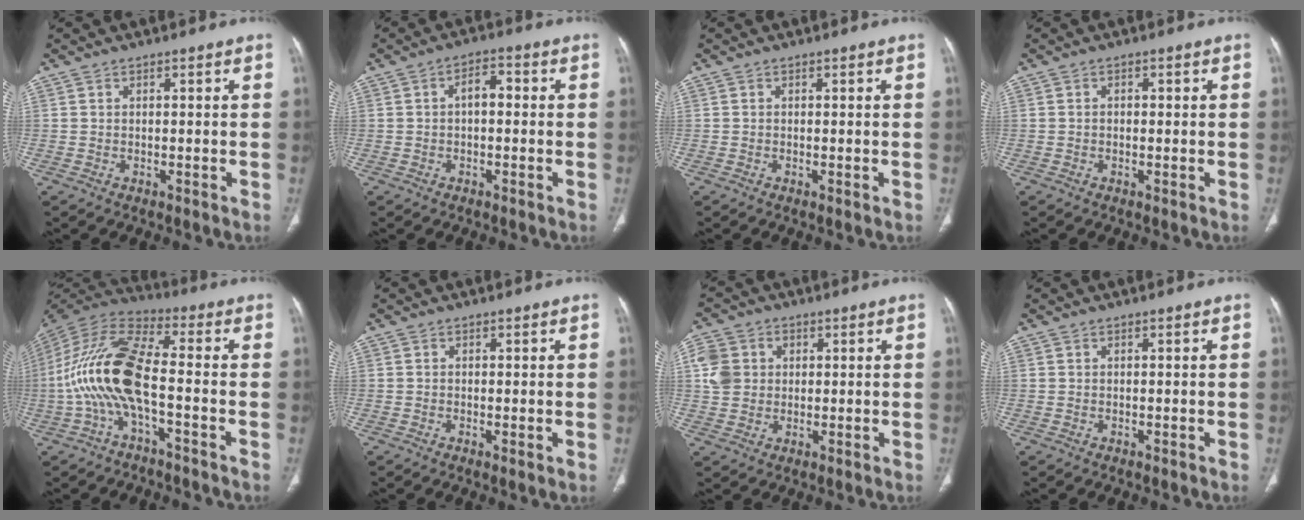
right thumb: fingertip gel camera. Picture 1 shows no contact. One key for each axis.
{"total": 4.0, "fx": 0.1, "fy": 2.3, "fz": 3.3, "tx": -0.047, "ty": 0.016, "tz": -0.004}
{"total": 0.0}
{"total": 0.8, "fx": 0.0, "fy": 0.6, "fz": 0.6, "tx": -0.008, "ty": 0.003, "tz": -0.002}
{"total": 15.7, "fx": -3.3, "fy": 5.3, "fz": 14.4, "tx": -0.319, "ty": 0.047, "tz": -0.072}
{"total": 0.8, "fx": -0.1, "fy": 0.1, "fz": 0.7, "tx": -0.020, "ty": -0.005, "tz": -0.003}
{"total": 7.2, "fx": 1.4, "fy": 6.2, "fz": 3.3, "tx": -0.052, "ty": 0.005, "tz": 0.025}
{"total": 0.0}